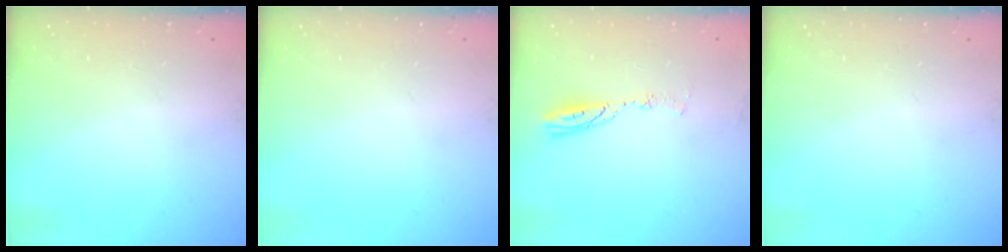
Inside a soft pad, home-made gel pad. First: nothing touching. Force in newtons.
{"total": 0.0}
{"total": 5.9, "press": 5.8, "slide": 0.7}
{"total": 0.0}